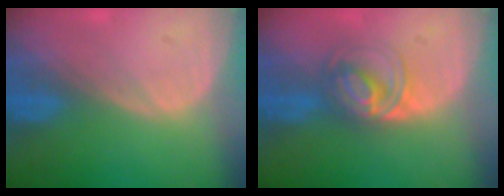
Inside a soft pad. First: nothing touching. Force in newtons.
{"total": 6.2, "press": 5.6, "slide": 2.6}